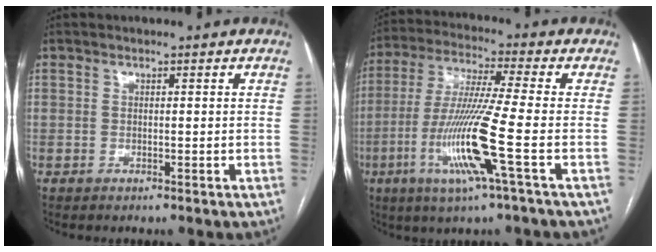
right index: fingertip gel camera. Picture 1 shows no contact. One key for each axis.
{"total": 13.6, "fx": -4.4, "fy": -1.2, "fz": 12.8, "tx": -0.262, "ty": -0.021, "tz": -0.090}